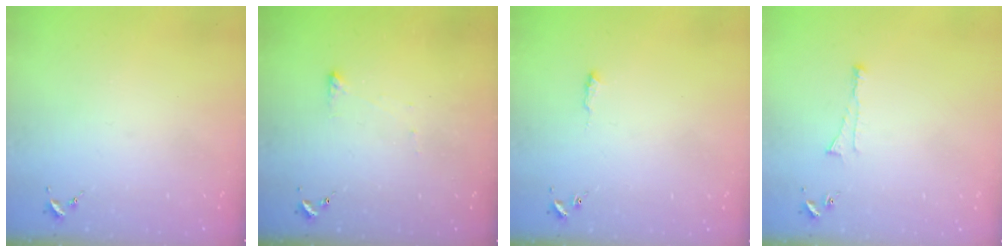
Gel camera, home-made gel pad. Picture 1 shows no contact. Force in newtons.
{"total": 3.2, "press": 3.2, "slide": 0.6}
{"total": 6.0, "press": 6.0, "slide": 0.6}
{"total": 3.1, "press": 3.1, "slide": 0.5}